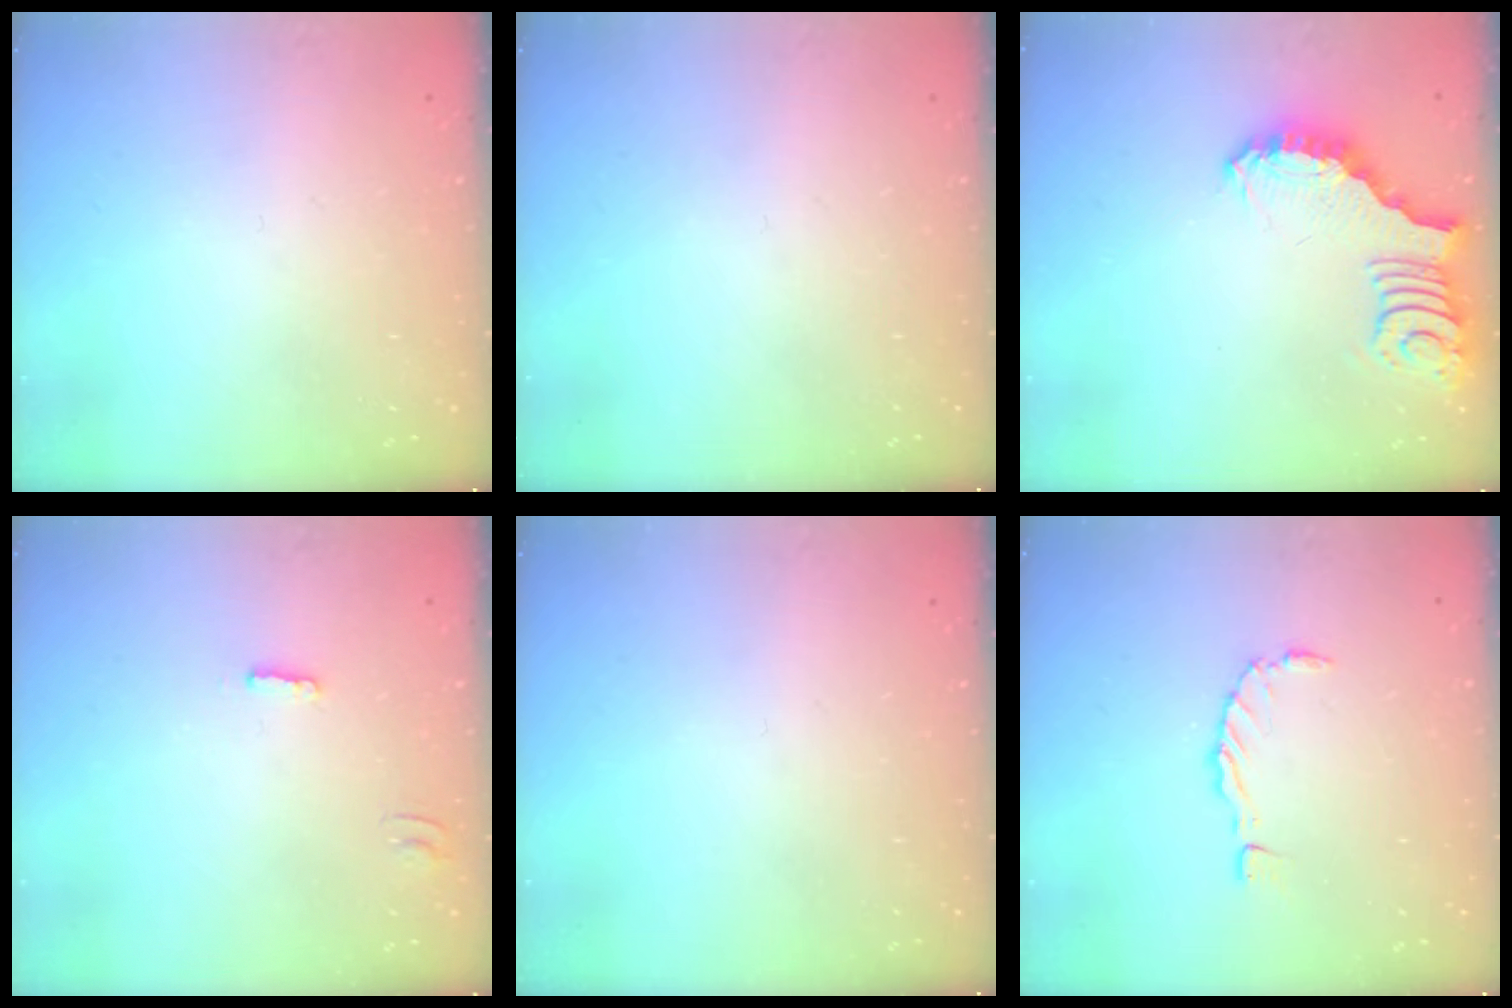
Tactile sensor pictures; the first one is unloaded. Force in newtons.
{"total": 0.0}
{"total": 3.4, "press": 3.3, "slide": 0.7}
{"total": 1.8, "press": 1.8, "slide": 0.2}
{"total": 0.0}
{"total": 0.0}